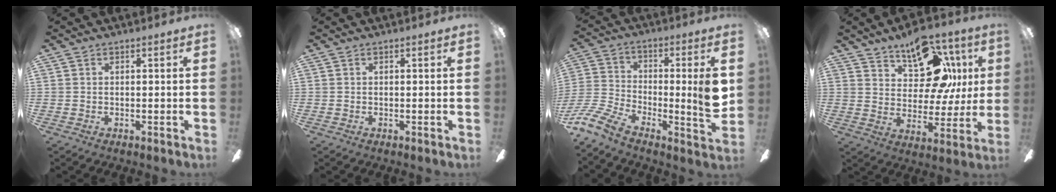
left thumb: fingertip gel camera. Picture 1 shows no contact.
{"total": 0.0}
{"total": 14.1, "force": [-3.7, 5.0, 12.7], "torque": [-0.252, 0.001, -0.064]}
{"total": 17.2, "force": [9.2, 10.0, 10.5], "torque": [-0.148, -0.039, 0.164]}